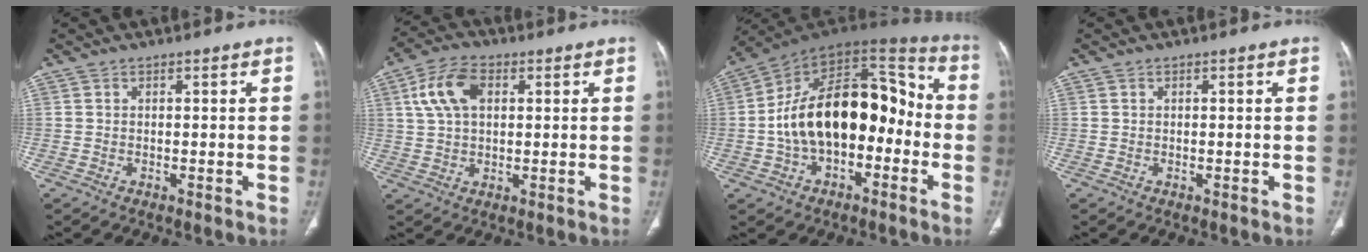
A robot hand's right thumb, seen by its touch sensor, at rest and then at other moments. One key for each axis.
{"total": 9.2, "fx": 2.7, "fy": 5.5, "fz": 6.8, "tx": -0.132, "ty": 0.012, "tz": 0.049}
{"total": 22.9, "fx": -3.1, "fy": 13.7, "fz": 18.1, "tx": -0.267, "ty": 0.064, "tz": -0.052}
{"total": 0.0}